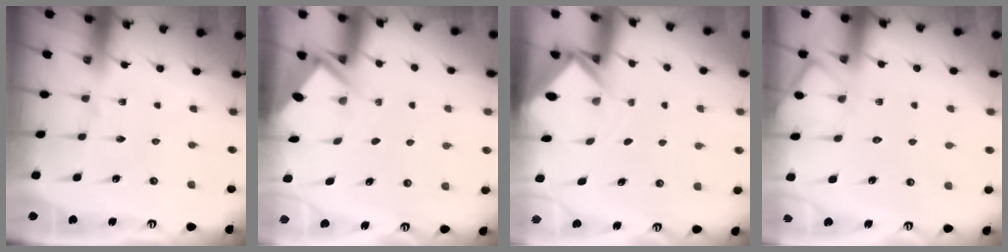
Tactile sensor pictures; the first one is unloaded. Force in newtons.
{"total": 2.8, "press": 2.8, "slide": 0.4}
{"total": 2.8, "press": 2.8, "slide": 0.2}
{"total": 3.9, "press": 3.8, "slide": 0.5}